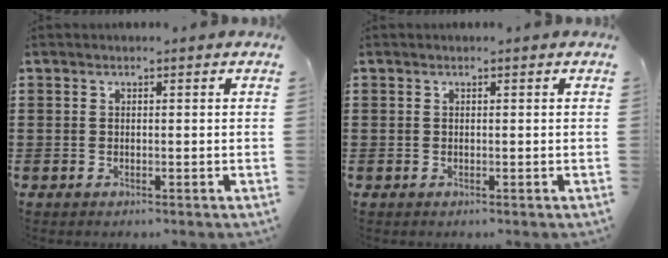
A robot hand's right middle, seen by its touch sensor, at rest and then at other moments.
{"total": 0.0}